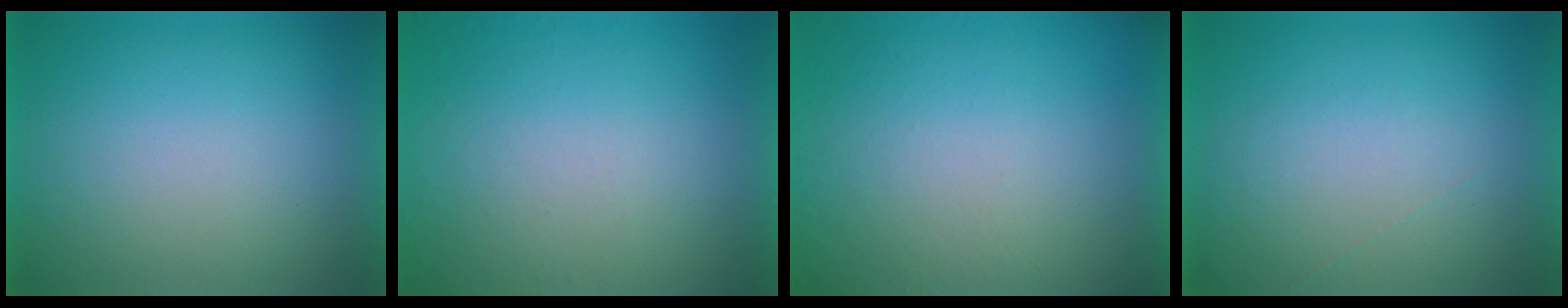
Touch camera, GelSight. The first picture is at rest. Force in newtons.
{"total": 4.7}
{"total": 5.0}
{"total": 1.0}